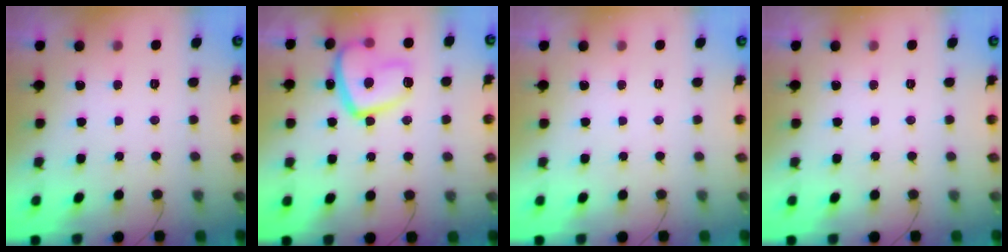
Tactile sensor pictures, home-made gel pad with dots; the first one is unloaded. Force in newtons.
{"total": 17.2, "press": 17.1, "slide": 1.6}
{"total": 0.0}
{"total": 0.0}